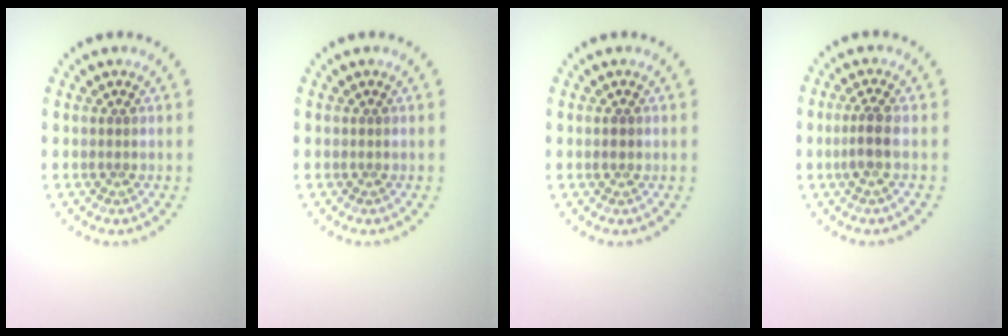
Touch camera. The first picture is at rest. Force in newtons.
{"total": 0.0}
{"total": 0.8, "press": 0.8, "slide": 0.1}
{"total": 1.9, "press": 1.6, "slide": 1.1}